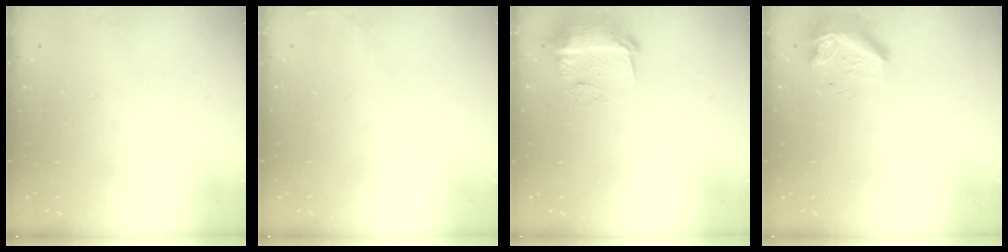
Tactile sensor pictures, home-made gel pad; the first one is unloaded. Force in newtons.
{"total": 3.7, "press": 3.7, "slide": 0.5}
{"total": 11.4, "press": 11.4, "slide": 1.1}
{"total": 8.3, "press": 8.2, "slide": 0.9}